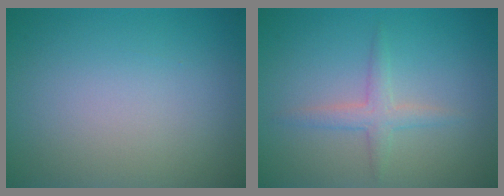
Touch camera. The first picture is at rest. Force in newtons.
{"total": 1.9, "press": 1.9, "slide": 0.1}